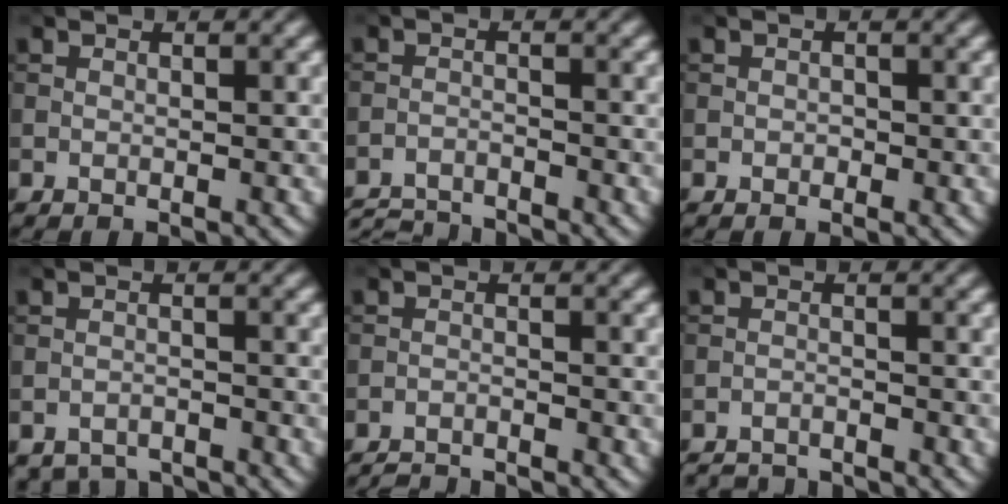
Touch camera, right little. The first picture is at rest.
{"total": 4.5, "force": [-4.4, 0.5, 0.9], "torque": [-0.023, -0.013, -0.082]}
{"total": 0.6, "force": [-0.2, 0.5, 0.2], "torque": [0.000, -0.003, -0.005]}
{"total": 3.1, "force": [-3.0, 0.7, 0.2], "torque": [0.000, -0.005, -0.052]}
{"total": 2.8, "force": [-2.7, 0.3, 0.6], "torque": [-0.011, -0.003, -0.053]}
{"total": 3.4, "force": [-3.4, 0.4, 0.5], "torque": [-0.014, -0.008, -0.060]}